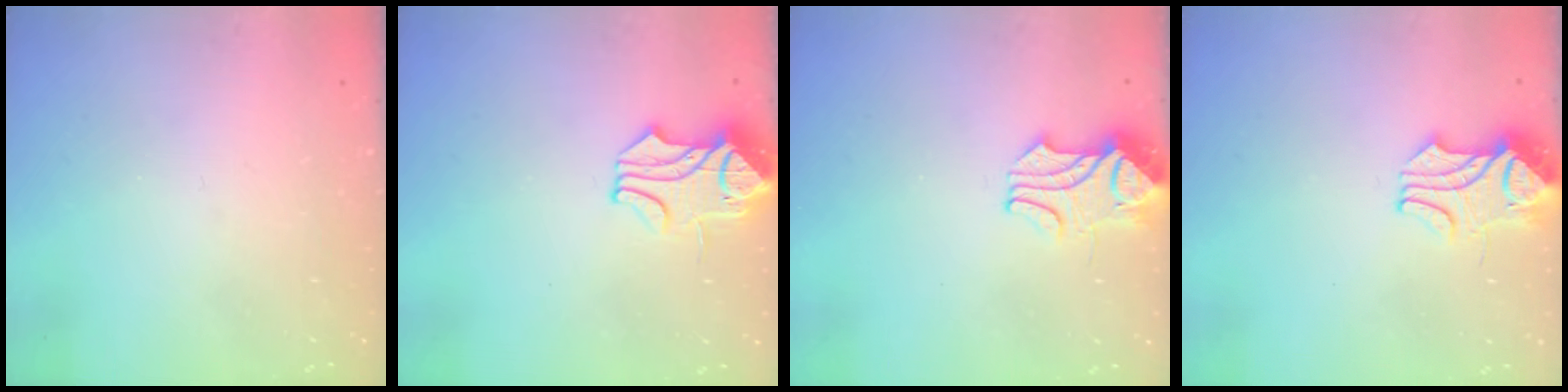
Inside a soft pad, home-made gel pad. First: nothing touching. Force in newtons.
{"total": 0.9, "press": 0.7, "slide": 0.5}
{"total": 2.1, "press": 1.9, "slide": 0.8}
{"total": 2.2, "press": 2.0, "slide": 0.9}